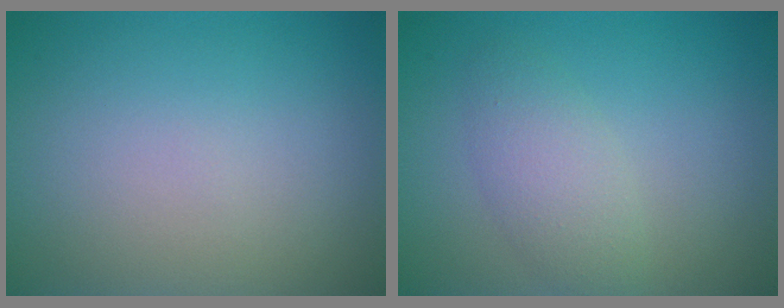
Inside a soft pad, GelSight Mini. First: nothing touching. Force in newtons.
{"total": 2.7, "press": 2.7, "slide": 0.1}